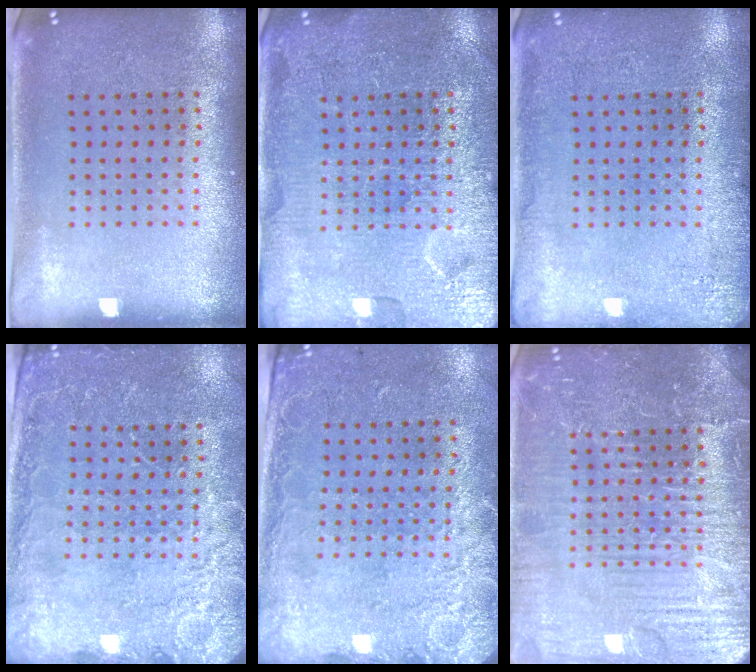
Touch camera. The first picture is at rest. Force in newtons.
{"total": 3.8, "press": 3.8, "slide": 0.7}
{"total": 2.0, "press": 2.0, "slide": 0.3}
{"total": 2.7, "press": 2.6, "slide": 0.3}
{"total": 2.6, "press": 2.0, "slide": 1.7}
{"total": 5.7, "press": 5.6, "slide": 0.7}